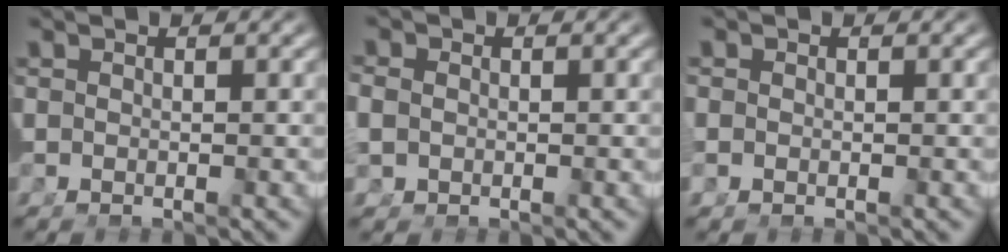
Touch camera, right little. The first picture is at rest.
{"total": 2.0, "force": [-0.4, 1.7, 0.9], "torque": [-0.038, -0.017, 0.002]}
{"total": 1.8, "force": [-0.4, 1.6, 0.7], "torque": [-0.035, -0.016, -0.002]}